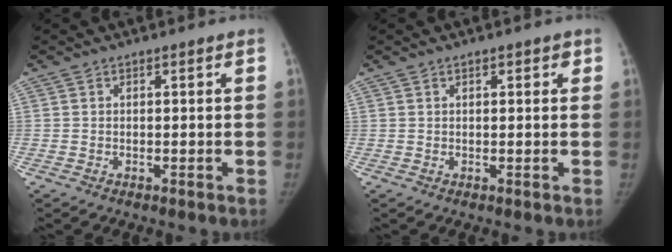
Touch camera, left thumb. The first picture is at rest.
{"total": 1.4, "force": [0.6, 0.7, 1.1], "torque": [-0.009, 0.002, 0.006]}